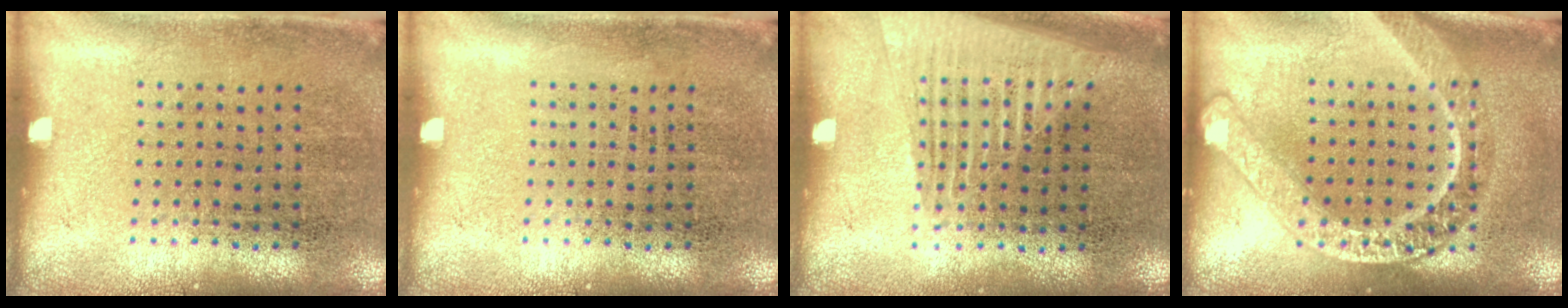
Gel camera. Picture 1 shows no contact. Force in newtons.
{"total": 0.0}
{"total": 1.5, "press": 1.4, "slide": 0.4}
{"total": 2.6, "press": 2.6, "slide": 0.3}